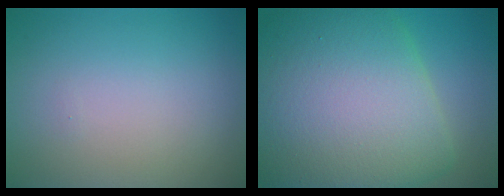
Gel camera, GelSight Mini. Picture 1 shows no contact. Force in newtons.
{"total": 14.8, "press": 14.8, "slide": 0.4}